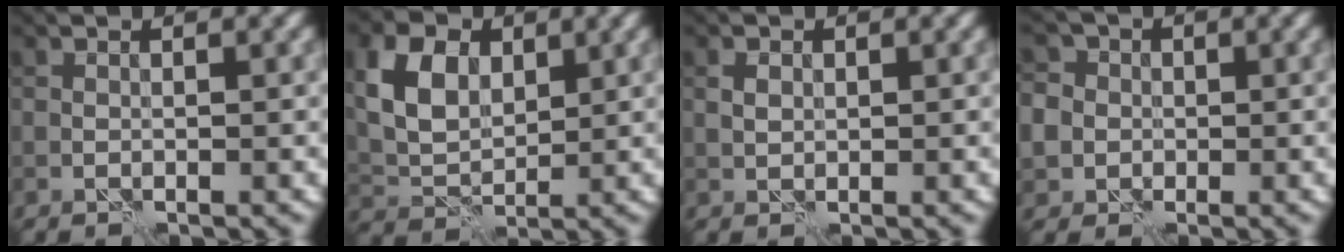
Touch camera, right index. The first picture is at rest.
{"total": 5.9, "force": [1.9, 4.1, 3.8], "torque": [-0.085, 0.000, 0.035]}
{"total": 1.0, "force": [0.2, 0.9, 0.6], "torque": [-0.011, 0.000, 0.004]}
{"total": 6.9, "force": [0.7, 6.5, 2.2], "torque": [-0.044, 0.026, -0.018]}